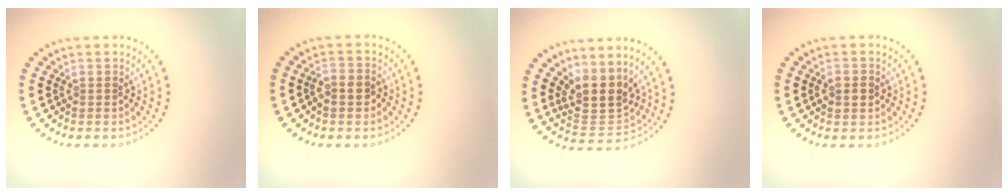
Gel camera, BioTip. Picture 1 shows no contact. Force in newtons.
{"total": 2.0, "press": 1.9, "slide": 0.8}
{"total": 4.0, "press": 3.5, "slide": 2.0}
{"total": 2.0, "press": 2.0, "slide": 0.1}